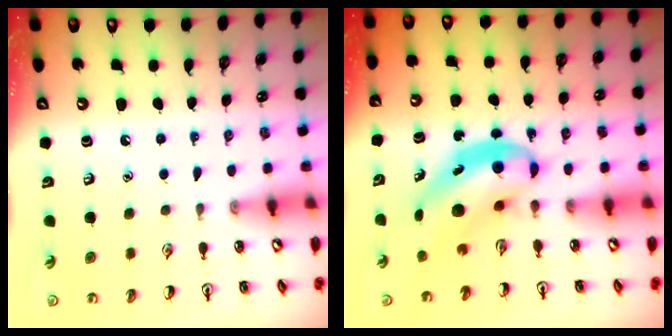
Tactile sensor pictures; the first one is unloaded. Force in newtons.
{"total": 7.2, "press": 7.1, "slide": 1.3}